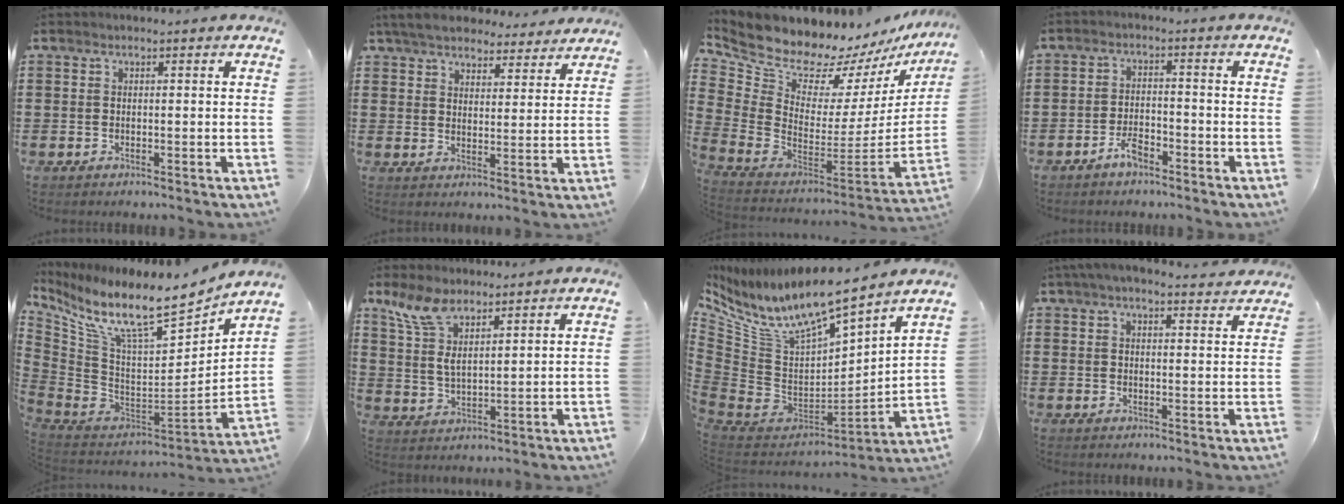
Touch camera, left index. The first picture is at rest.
{"total": 5.9, "force": [5.6, 1.3, 1.6], "torque": [-0.054, -0.020, 0.101]}
{"total": 10.1, "force": [9.4, 3.5, 1.4], "torque": [-0.092, -0.086, 0.168]}
{"total": 3.7, "force": [-2.9, 1.3, 2.0], "torque": [-0.042, 0.008, -0.056]}
{"total": 11.7, "force": [8.8, 1.3, 7.5], "torque": [-0.166, -0.079, 0.148]}
{"total": 7.0, "force": [4.8, 2.6, 4.4], "torque": [-0.108, -0.009, 0.086]}
{"total": 11.9, "force": [9.6, 3.0, 6.4], "torque": [-0.165, -0.075, 0.166]}
{"total": 3.7, "force": [3.2, 0.5, 1.7], "torque": [-0.042, -0.004, 0.059]}